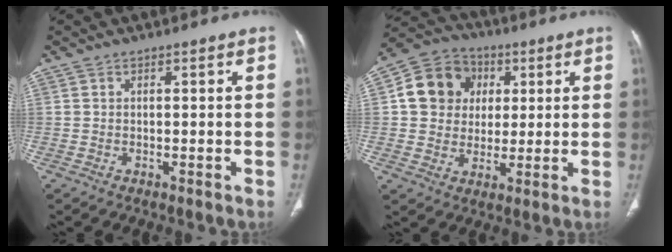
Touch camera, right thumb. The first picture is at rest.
{"total": 12.6, "force": [2.7, 11.1, 5.2], "torque": [-0.067, 0.006, 0.040]}